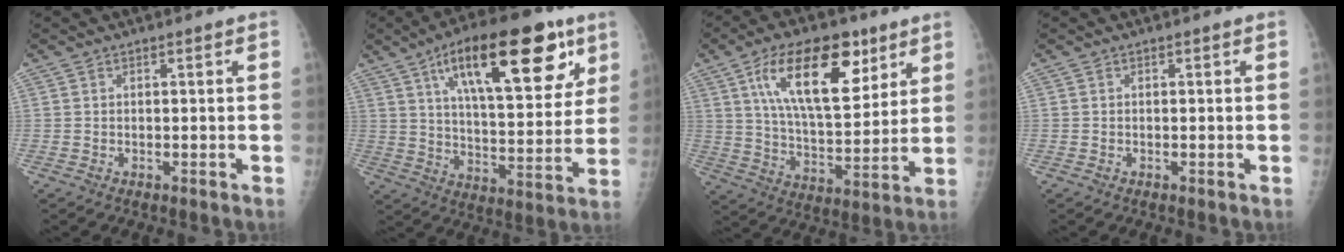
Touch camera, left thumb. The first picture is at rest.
{"total": 24.6, "force": [12.3, 9.5, 19.0], "torque": [-0.251, -0.028, 0.192]}
{"total": 19.4, "force": [9.2, 9.0, 14.5], "torque": [-0.202, -0.038, 0.160]}
{"total": 0.0}